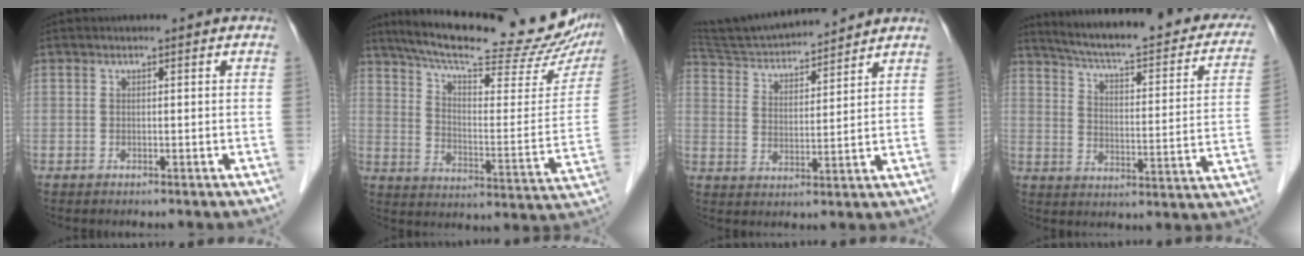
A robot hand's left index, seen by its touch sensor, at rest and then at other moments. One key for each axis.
{"total": 27.5, "fx": 23.3, "fy": 4.4, "fz": 13.8, "tx": -0.214, "ty": -0.031, "tz": 0.309}
{"total": 13.2, "fx": 12.5, "fy": 1.1, "fz": 4.2, "tx": -0.081, "ty": 0.013, "tz": 0.213}
{"total": 26.5, "fx": 22.3, "fy": 5.2, "fz": 13.4, "tx": -0.190, "ty": -0.027, "tz": 0.273}